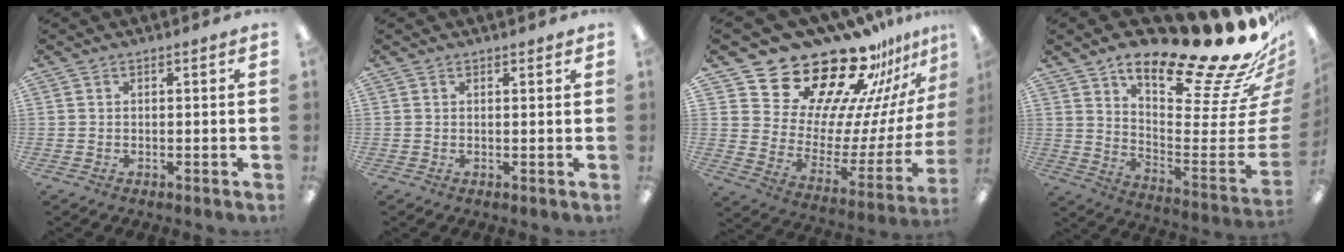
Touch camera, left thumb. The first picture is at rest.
{"total": 0.7, "force": [0.6, 0.3, 0.1], "torque": [0.006, -0.003, 0.010]}
{"total": 25.3, "force": [21.0, 11.0, 8.7], "torque": [-0.119, -0.174, 0.376]}
{"total": 23.6, "force": [19.4, 4.2, 12.8], "torque": [-0.150, -0.170, 0.303]}